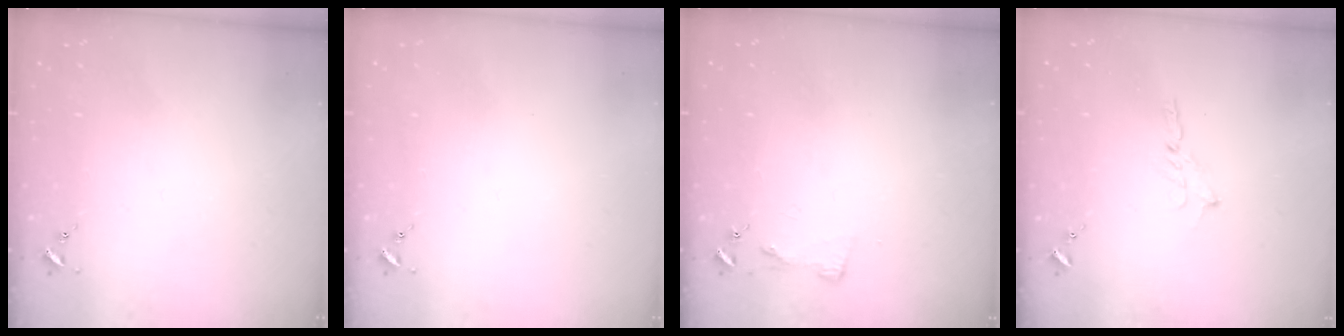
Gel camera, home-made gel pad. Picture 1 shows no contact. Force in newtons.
{"total": 0.0}
{"total": 3.1, "press": 3.1, "slide": 0.4}
{"total": 3.6, "press": 3.6, "slide": 0.1}